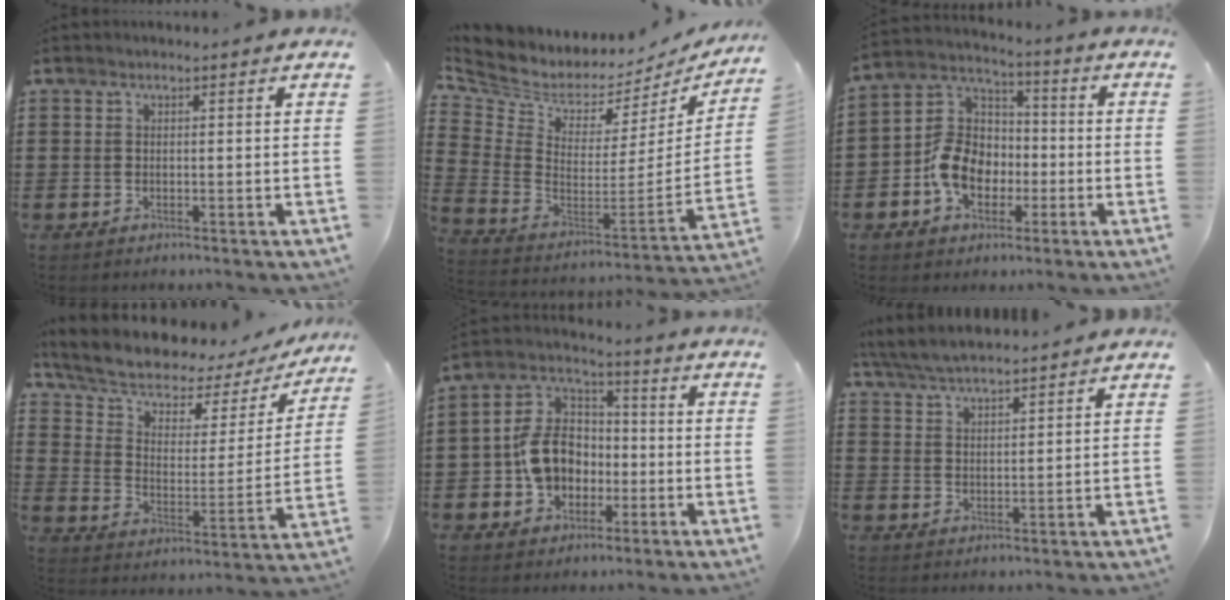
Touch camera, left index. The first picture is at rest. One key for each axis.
{"total": 4.7, "fx": 4.2, "fy": 2.1, "fz": 0.7, "tx": -0.050, "ty": -0.053, "tz": 0.069}
{"total": 10.2, "fx": -3.0, "fy": 8.2, "fz": 5.2, "tx": -0.138, "ty": 0.027, "tz": -0.060}
{"total": 6.3, "fx": 4.6, "fy": 3.0, "fz": 3.1, "tx": -0.086, "ty": -0.030, "tz": 0.077}
{"total": 10.6, "fx": -1.7, "fy": 8.3, "fz": 6.3, "tx": -0.159, "ty": 0.025, "tz": -0.033}
{"total": 4.5, "fx": 4.3, "fy": 0.4, "fz": 1.1, "tx": -0.038, "ty": -0.013, "tz": 0.078}